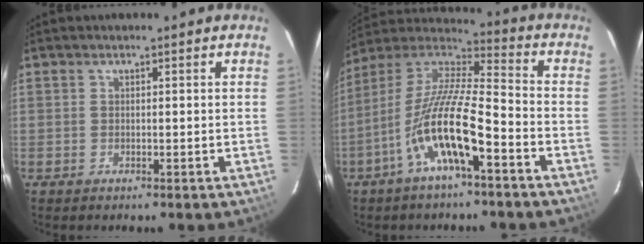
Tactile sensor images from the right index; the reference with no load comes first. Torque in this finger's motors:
{"motor_torque": [1.26, -0.88, 1.05, 0.21]}